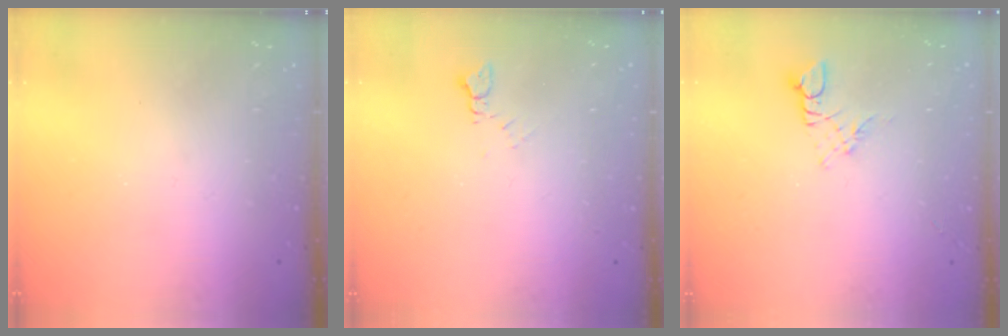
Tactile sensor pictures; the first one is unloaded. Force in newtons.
{"total": 3.0, "press": 3.0, "slide": 0.4}
{"total": 3.8, "press": 3.8, "slide": 0.5}